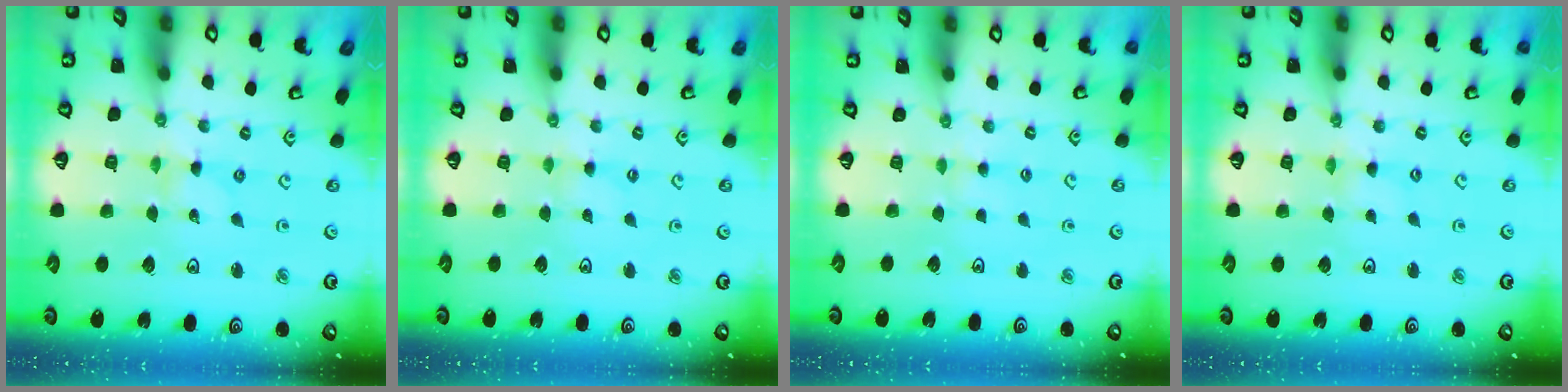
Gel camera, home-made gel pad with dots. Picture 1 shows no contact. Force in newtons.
{"total": 1.7, "press": 1.7, "slide": 0.3}
{"total": 2.2, "press": 2.2, "slide": 0.4}
{"total": 2.1, "press": 2.1, "slide": 0.3}